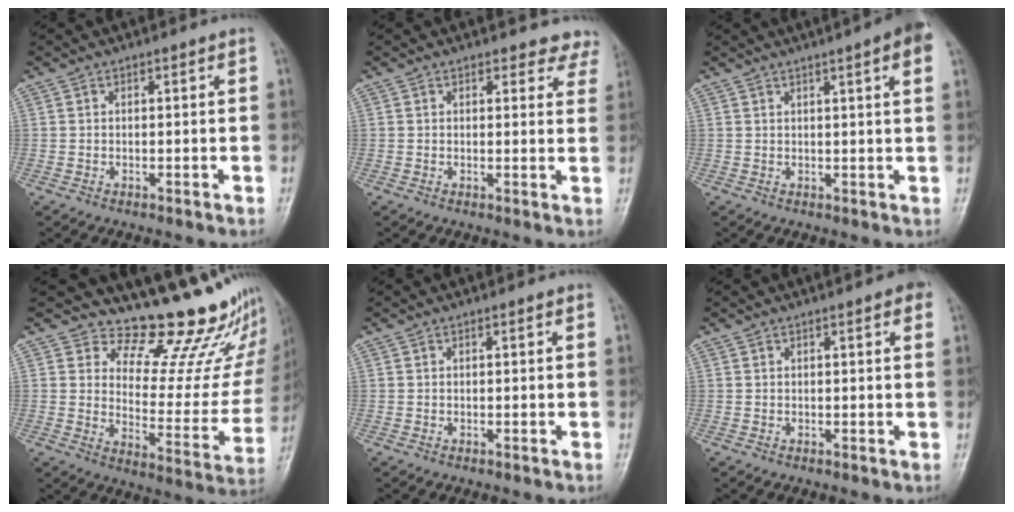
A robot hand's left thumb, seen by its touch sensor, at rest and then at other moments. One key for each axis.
{"total": 5.7, "fx": 5.1, "fy": 2.4, "fz": 0.1, "tx": 0.049, "ty": -0.022, "tz": 0.030}
{"total": 7.0, "fx": 3.7, "fy": 0.5, "fz": 6.0, "tx": -0.074, "ty": 0.011, "tz": 0.043}
{"total": 18.3, "fx": 16.2, "fy": 6.2, "fz": 5.8, "tx": -0.018, "ty": -0.151, "tz": 0.203}
{"total": 0.0}
{"total": 2.6, "fx": 1.2, "fy": 0.5, "fz": 2.2, "tx": -0.025, "ty": 0.002, "tz": 0.010}